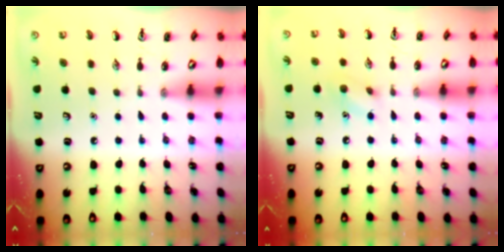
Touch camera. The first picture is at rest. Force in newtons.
{"total": 7.3, "press": 7.0, "slide": 2.0}